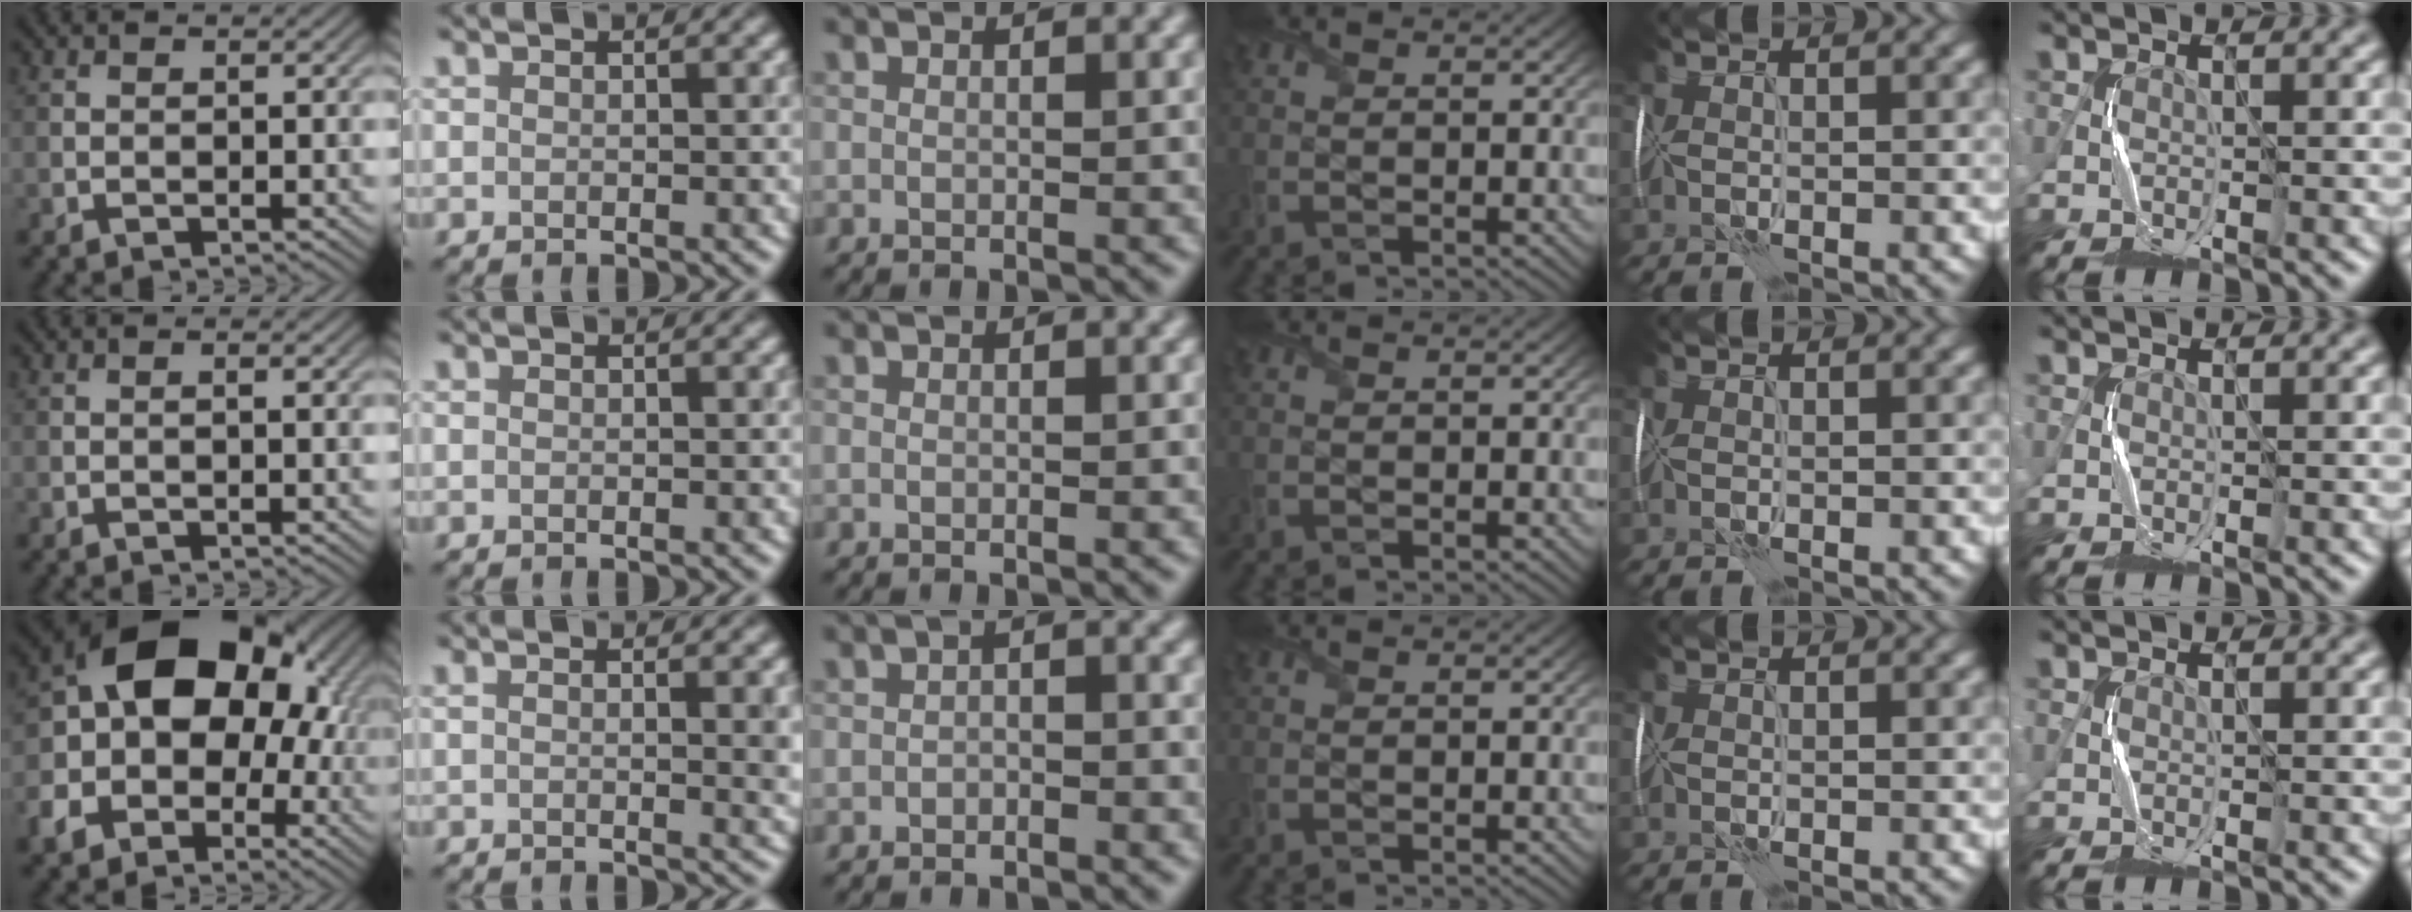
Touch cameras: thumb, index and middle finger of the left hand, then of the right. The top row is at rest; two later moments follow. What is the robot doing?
{"motion": "wrap", "object": "plastic wrap"}